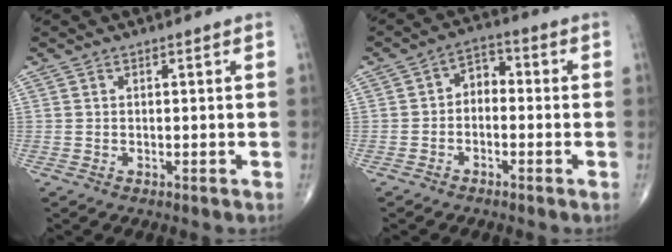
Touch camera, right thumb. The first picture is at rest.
{"total": 4.3, "force": [-0.9, 3.1, 2.9], "torque": [-0.027, 0.023, -0.031]}